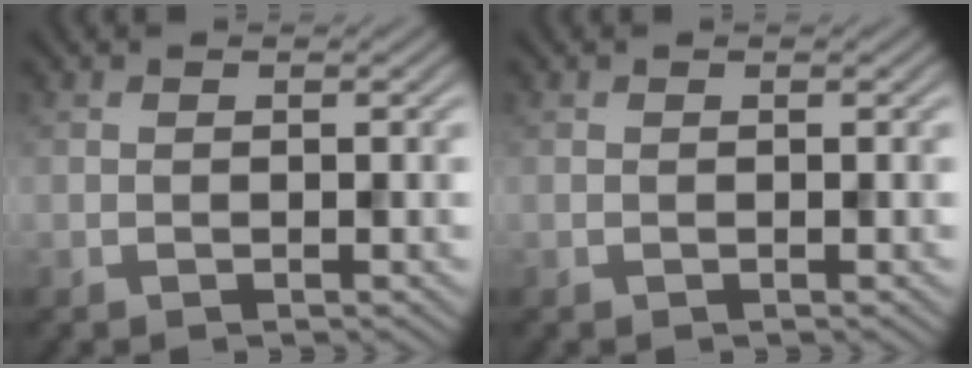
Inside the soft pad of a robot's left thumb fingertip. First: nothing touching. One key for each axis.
{"total": 0.0}